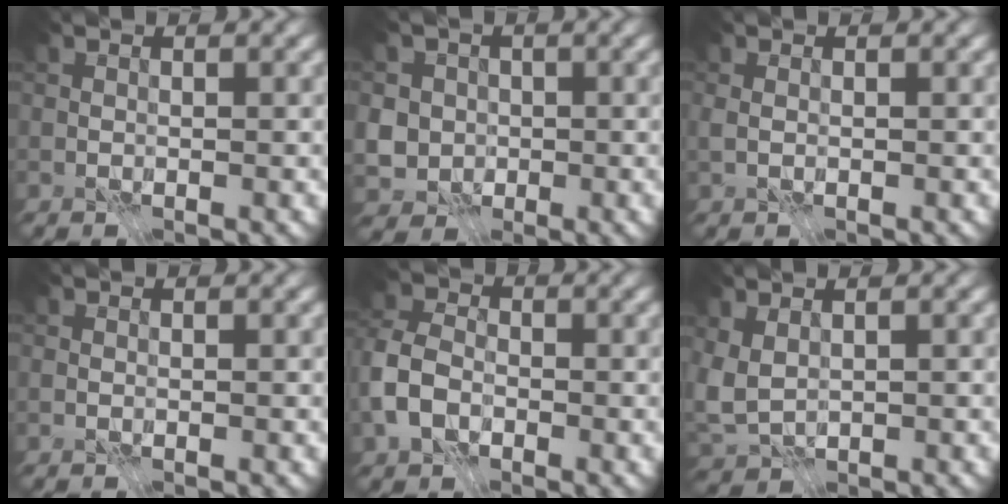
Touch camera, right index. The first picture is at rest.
{"total": 5.5, "force": [-0.1, 5.2, 1.8], "torque": [-0.033, 0.020, -0.023]}
{"total": 0.8, "force": [0.0, 0.5, 0.6], "torque": [-0.014, 0.001, 0.000]}
{"total": 0.0}
{"total": 5.8, "force": [-2.2, 4.1, 3.4], "torque": [-0.085, 0.002, -0.061]}
{"total": 3.4, "force": [0.4, 2.3, 2.5], "torque": [-0.068, -0.003, 0.004]}